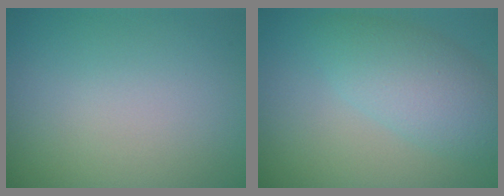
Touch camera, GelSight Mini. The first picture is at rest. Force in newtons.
{"total": 4.8, "press": 4.8, "slide": 0.0}